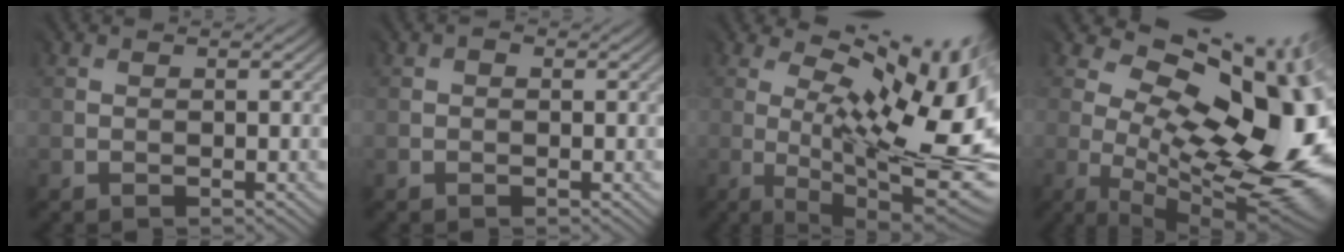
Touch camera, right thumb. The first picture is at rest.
{"total": 0.7, "force": [0.0, 0.6, 0.5], "torque": [-0.011, -0.002, 0.002]}
{"total": 16.7, "force": [2.0, 5.9, 15.5], "torque": [-0.218, 0.003, 0.049]}
{"total": 19.0, "force": [0.9, 9.4, 16.5], "torque": [-0.200, -0.010, 0.029]}